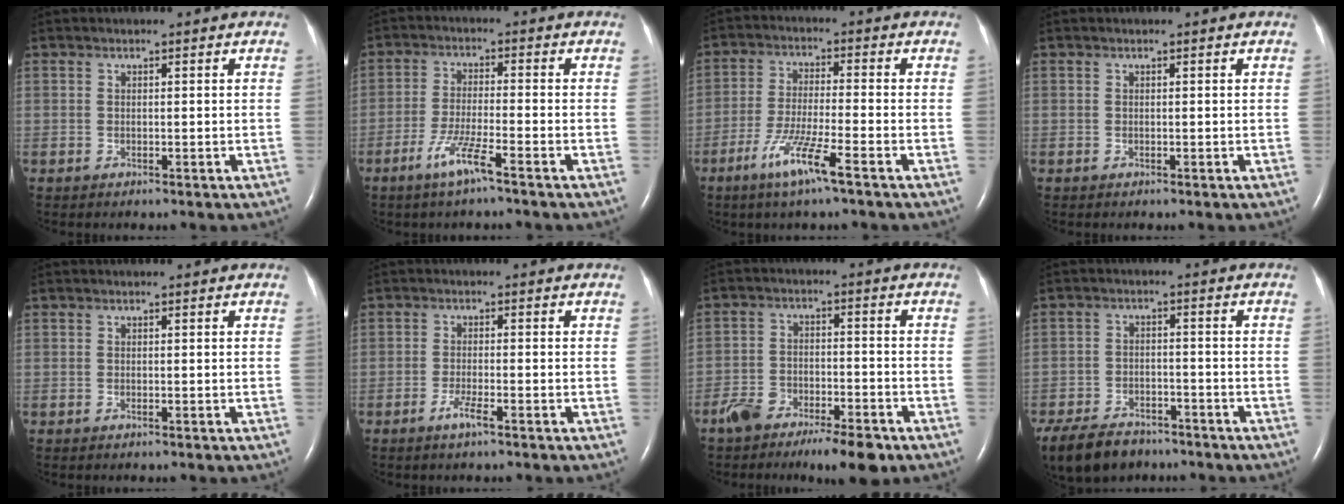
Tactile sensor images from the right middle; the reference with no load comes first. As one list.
[{"total": 5.5, "force": [-3.5, -0.2, 4.3], "torque": [-0.088, -0.009, -0.071]}, {"total": 7.8, "force": [-4.5, -0.2, 6.4], "torque": [-0.129, -0.016, -0.087]}, {"total": 0.0}, {"total": 0.0}, {"total": 2.5, "force": [-1.6, 0.1, 1.9], "torque": [-0.043, -0.003, -0.032]}, {"total": 8.9, "force": [-6.4, 2.7, 5.6], "torque": [-0.096, 0.002, -0.106]}, {"total": 13.0, "force": [-9.8, 6.7, 5.4], "torque": [-0.127, -0.016, -0.151]}]